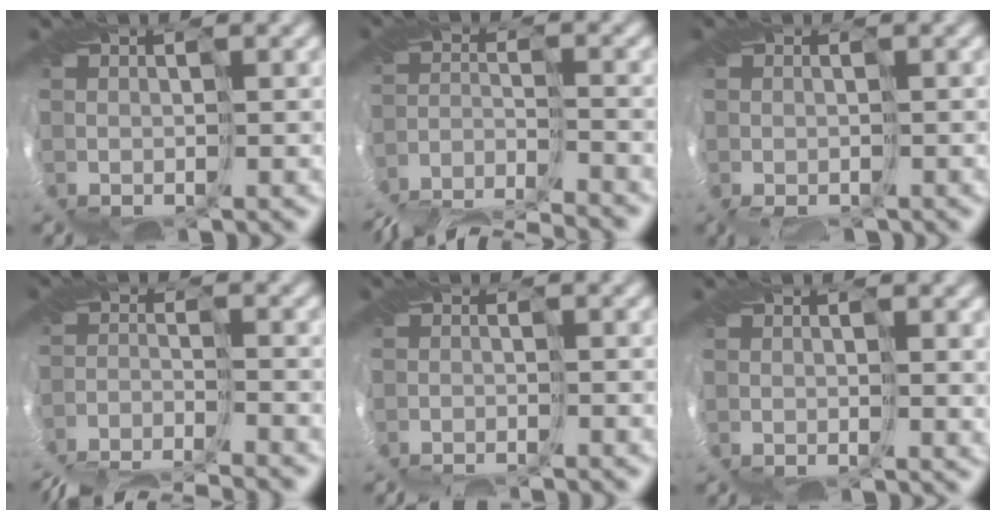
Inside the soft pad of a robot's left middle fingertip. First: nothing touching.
{"total": 12.1, "force": [-12.0, 0.7, 1.4], "torque": [-0.049, -0.040, -0.176]}
{"total": 2.8, "force": [-2.7, -0.1, -0.5], "torque": [-0.002, -0.028, -0.029]}
{"total": 10.9, "force": [-10.8, 0.4, 1.1], "torque": [-0.040, -0.040, -0.160]}
{"total": 4.6, "force": [-4.1, -1.5, -1.5], "torque": [0.002, -0.018, -0.049]}
{"total": 1.9, "force": [0.6, 0.6, 1.7], "torque": [-0.028, 0.001, 0.014]}